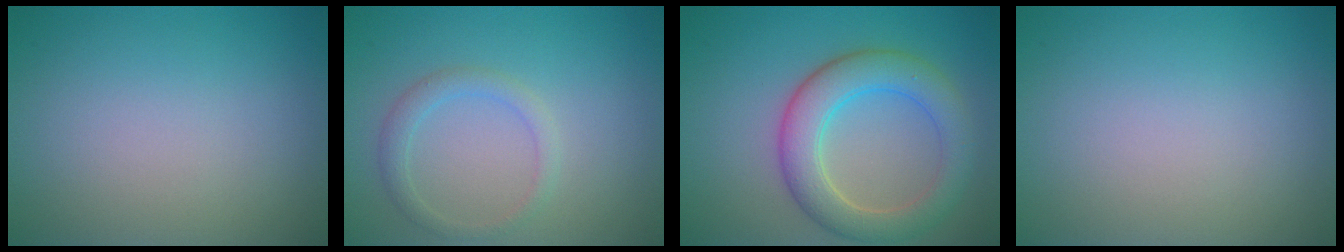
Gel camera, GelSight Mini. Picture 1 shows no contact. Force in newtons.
{"total": 1.8, "press": 1.8, "slide": 0.1}
{"total": 5.7, "press": 5.7, "slide": 0.4}
{"total": 0.0}